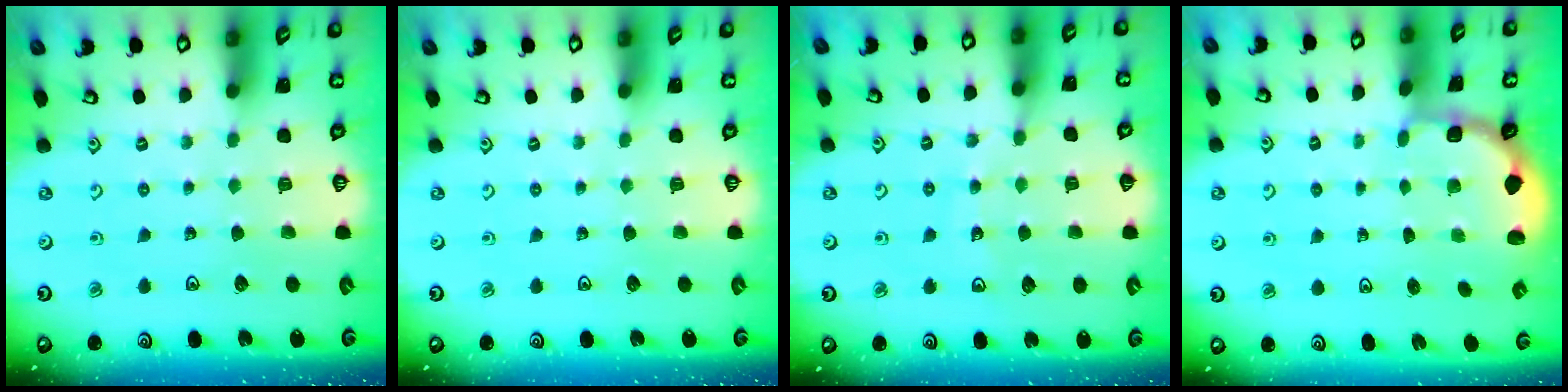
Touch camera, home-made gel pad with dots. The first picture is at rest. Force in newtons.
{"total": 0.0}
{"total": 10.1, "press": 9.5, "slide": 3.3}
{"total": 1.8, "press": 1.6, "slide": 0.7}